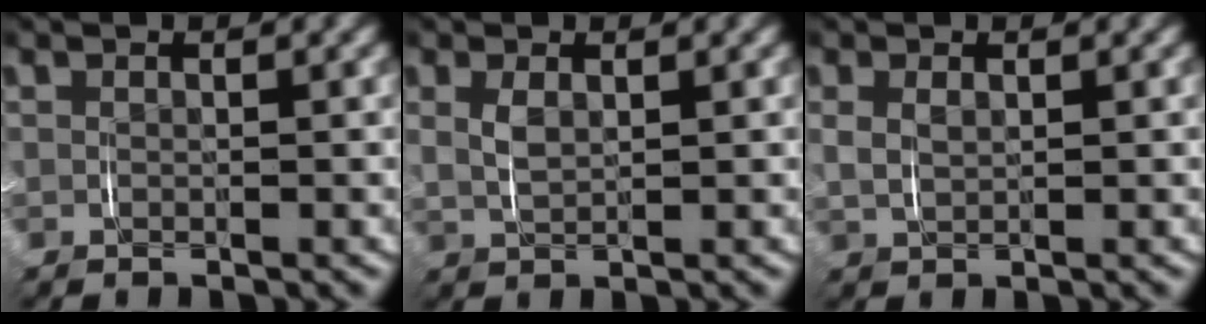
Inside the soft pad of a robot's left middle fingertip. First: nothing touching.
{"total": 1.1, "force": [0.4, 0.0, 1.1], "torque": [-0.023, -0.002, 0.014]}
{"total": 0.9, "force": [0.4, 0.2, 0.8], "torque": [-0.017, -0.002, 0.015]}